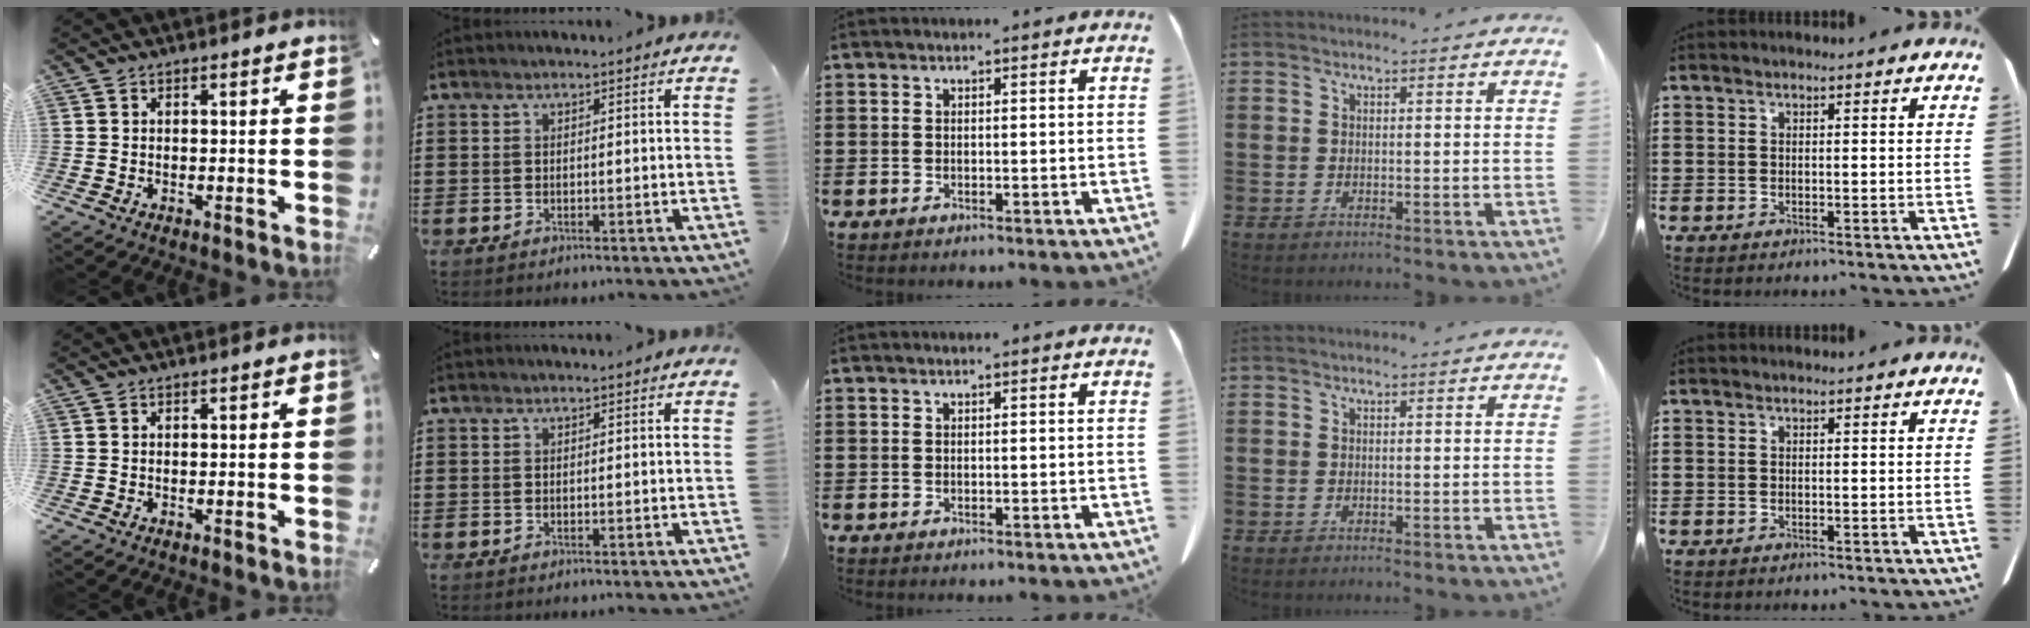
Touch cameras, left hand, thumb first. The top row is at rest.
{}